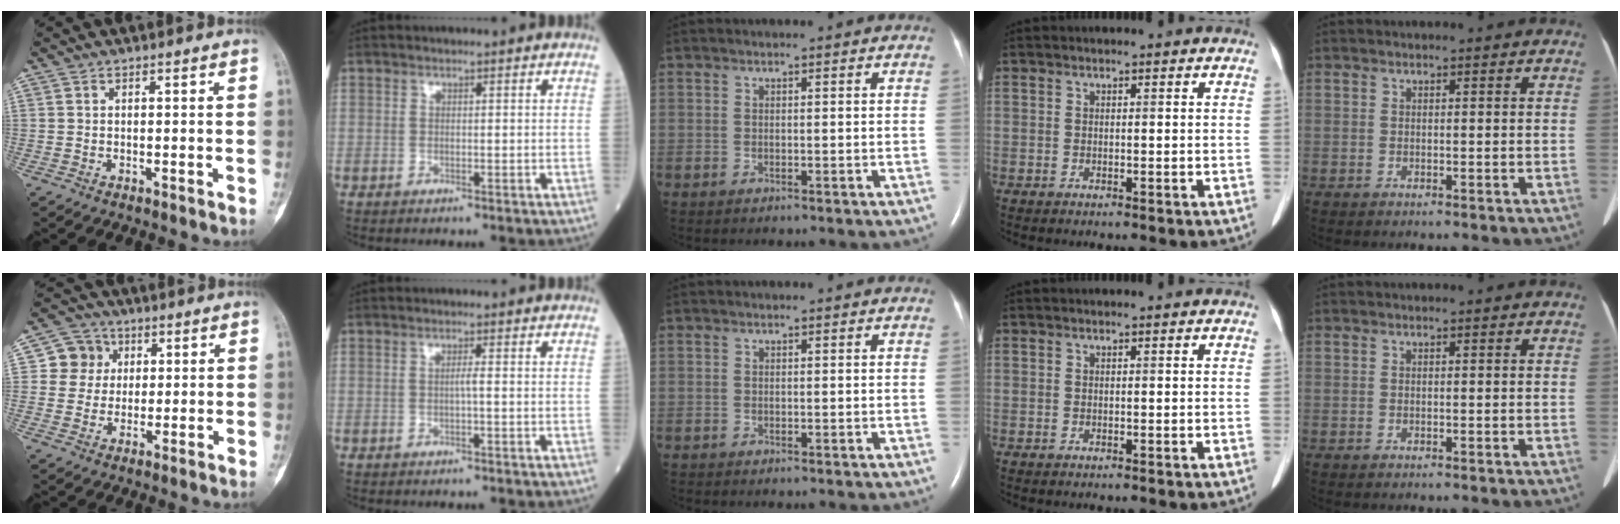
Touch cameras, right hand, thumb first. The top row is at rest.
{"thumb": {"total": 6.6, "force": [1.7, 6.3, 1.2], "torque": [0.021, 0.004, 0.022]}, "index": {"total": 0.9, "force": [-0.2, -0.2, 0.8], "torque": [-0.012, 0.001, -0.005]}}